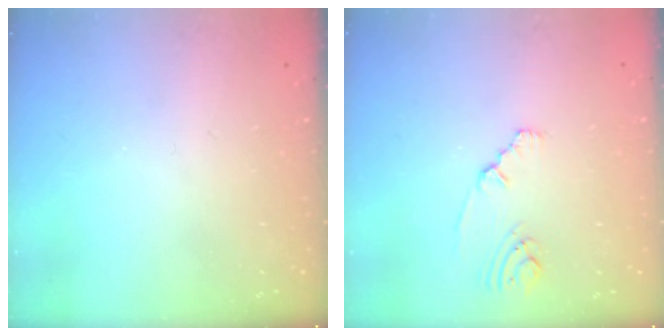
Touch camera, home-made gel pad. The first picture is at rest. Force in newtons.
{"total": 2.1, "press": 2.1, "slide": 0.4}